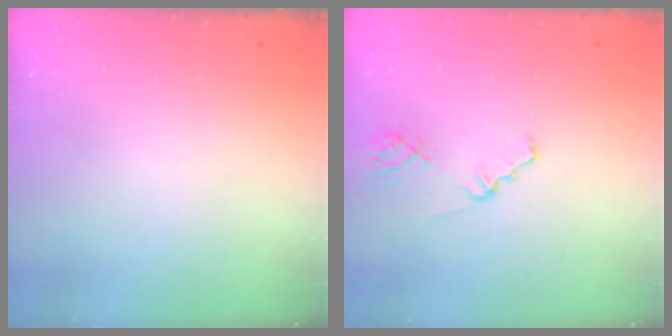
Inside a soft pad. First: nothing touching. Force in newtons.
{"total": 1.1, "press": 1.1, "slide": 0.2}